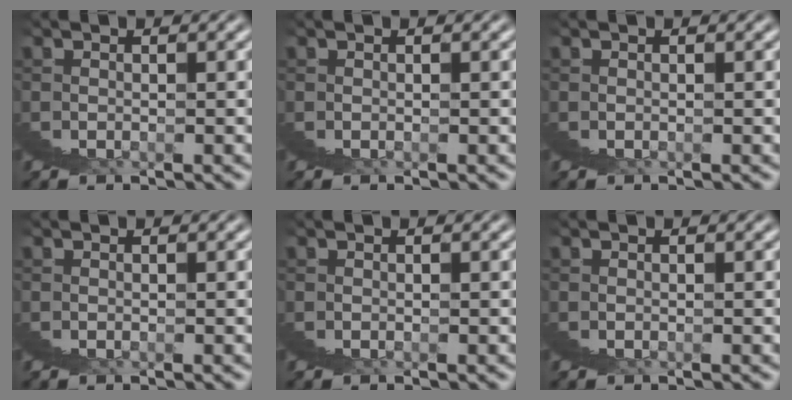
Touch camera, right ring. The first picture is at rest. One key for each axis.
{"total": 0.0}
{"total": 0.0}
{"total": 0.0}
{"total": 0.0}
{"total": 0.0}